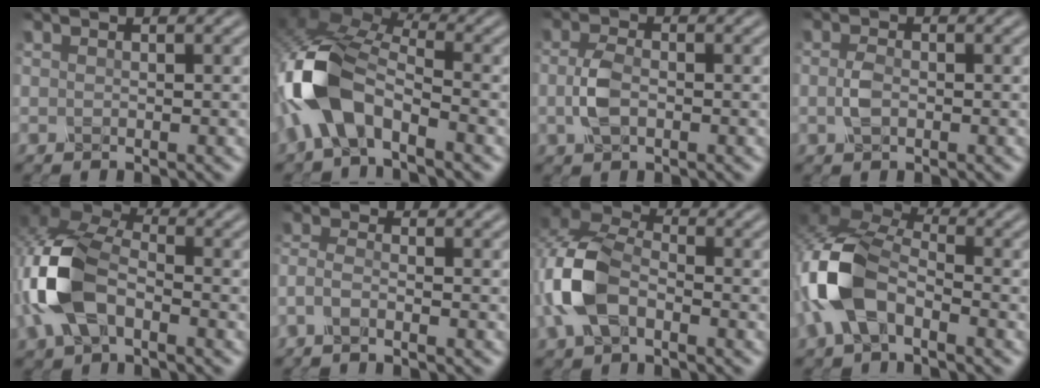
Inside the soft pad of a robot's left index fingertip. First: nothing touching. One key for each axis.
{"total": 9.0, "fx": -3.5, "fy": 4.8, "fz": 6.7, "tx": -0.144, "ty": 0.015, "tz": -0.085}
{"total": 2.6, "fx": -0.4, "fy": 1.6, "fz": 2.1, "tx": -0.050, "ty": 0.002, "tz": -0.011}
{"total": 1.5, "fx": -0.2, "fy": 0.9, "fz": 1.2, "tx": -0.028, "ty": 0.003, "tz": -0.009}
{"total": 9.5, "fx": -2.2, "fy": 5.8, "fz": 7.1, "tx": -0.182, "ty": 0.009, "tz": -0.062}
{"total": 2.1, "fx": -1.5, "fy": 0.7, "fz": 1.4, "tx": -0.038, "ty": 0.001, "tz": -0.041}
{"total": 7.2, "fx": -1.9, "fy": 4.8, "fz": 5.0, "tx": -0.122, "ty": 0.012, "tz": -0.052}
{"total": 9.2, "fx": -2.4, "fy": 5.7, "fz": 6.8, "tx": -0.161, "ty": 0.007, "tz": -0.065}